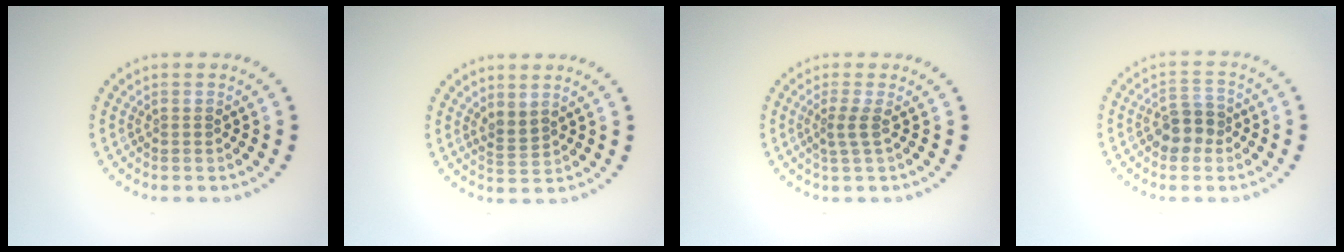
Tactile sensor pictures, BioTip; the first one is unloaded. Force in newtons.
{"total": 1.7, "press": 1.2, "slide": 1.2}
{"total": 1.6, "press": 1.0, "slide": 1.2}
{"total": 2.7, "press": 2.6, "slide": 0.9}